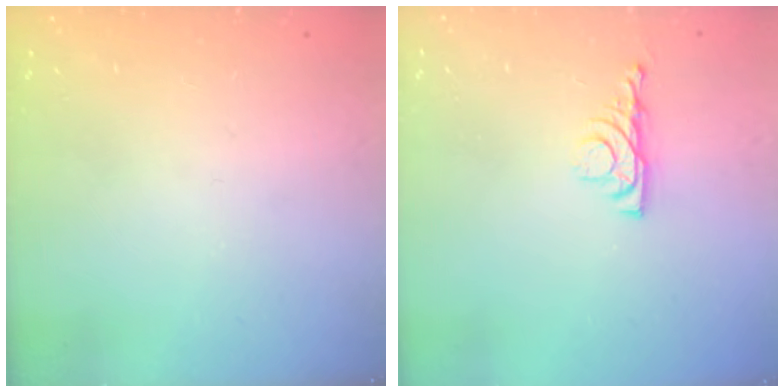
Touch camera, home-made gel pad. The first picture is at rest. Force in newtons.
{"total": 4.3, "press": 4.2, "slide": 0.7}